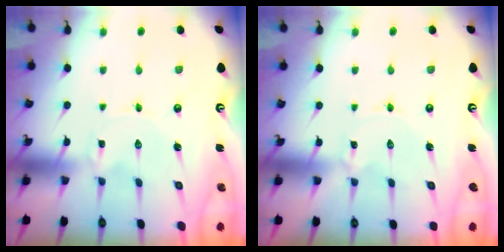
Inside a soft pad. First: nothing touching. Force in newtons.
{"total": 1.3, "press": 1.3, "slide": 0.3}